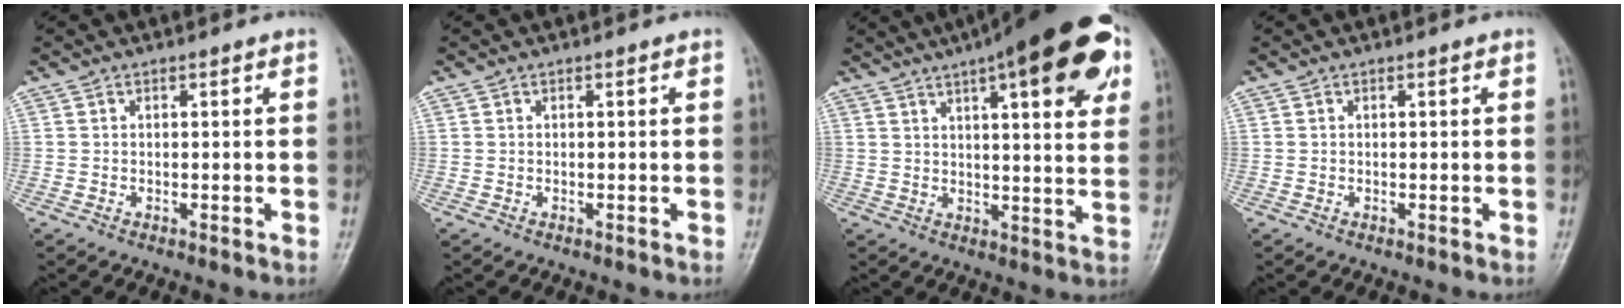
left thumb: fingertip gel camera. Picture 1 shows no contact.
{"total": 0.0}
{"total": 22.6, "force": [11.2, 6.4, 18.5], "torque": [-0.241, -0.004, 0.148]}
{"total": 0.0}